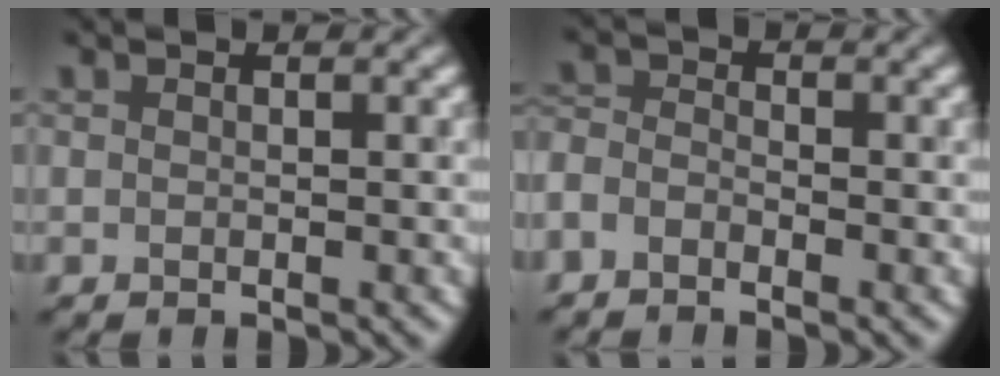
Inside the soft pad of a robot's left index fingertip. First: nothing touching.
{"total": 2.1, "force": [-1.5, 1.0, 1.0], "torque": [-0.023, 0.001, -0.041]}